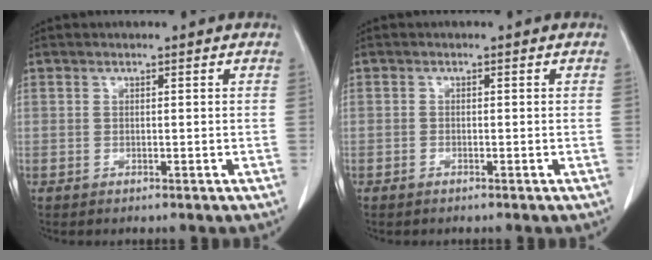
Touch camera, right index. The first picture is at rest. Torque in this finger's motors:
{"motor_torque": [0.01, -0.12, -0.03, -0.01]}